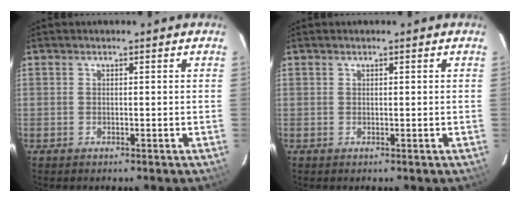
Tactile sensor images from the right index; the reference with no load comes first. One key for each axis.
{"total": 0.0}